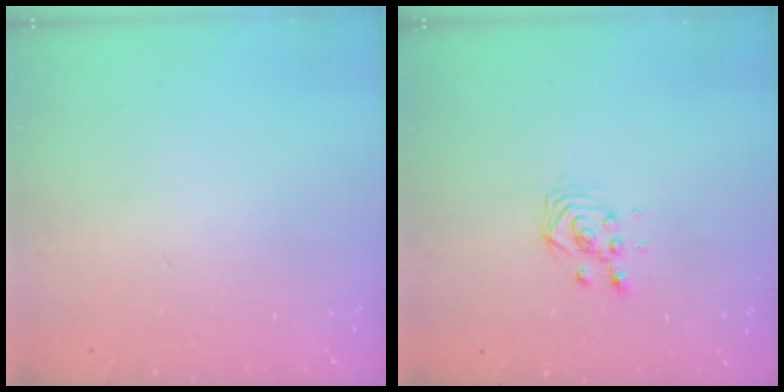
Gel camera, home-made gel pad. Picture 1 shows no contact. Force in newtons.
{"total": 3.0, "press": 2.9, "slide": 0.3}